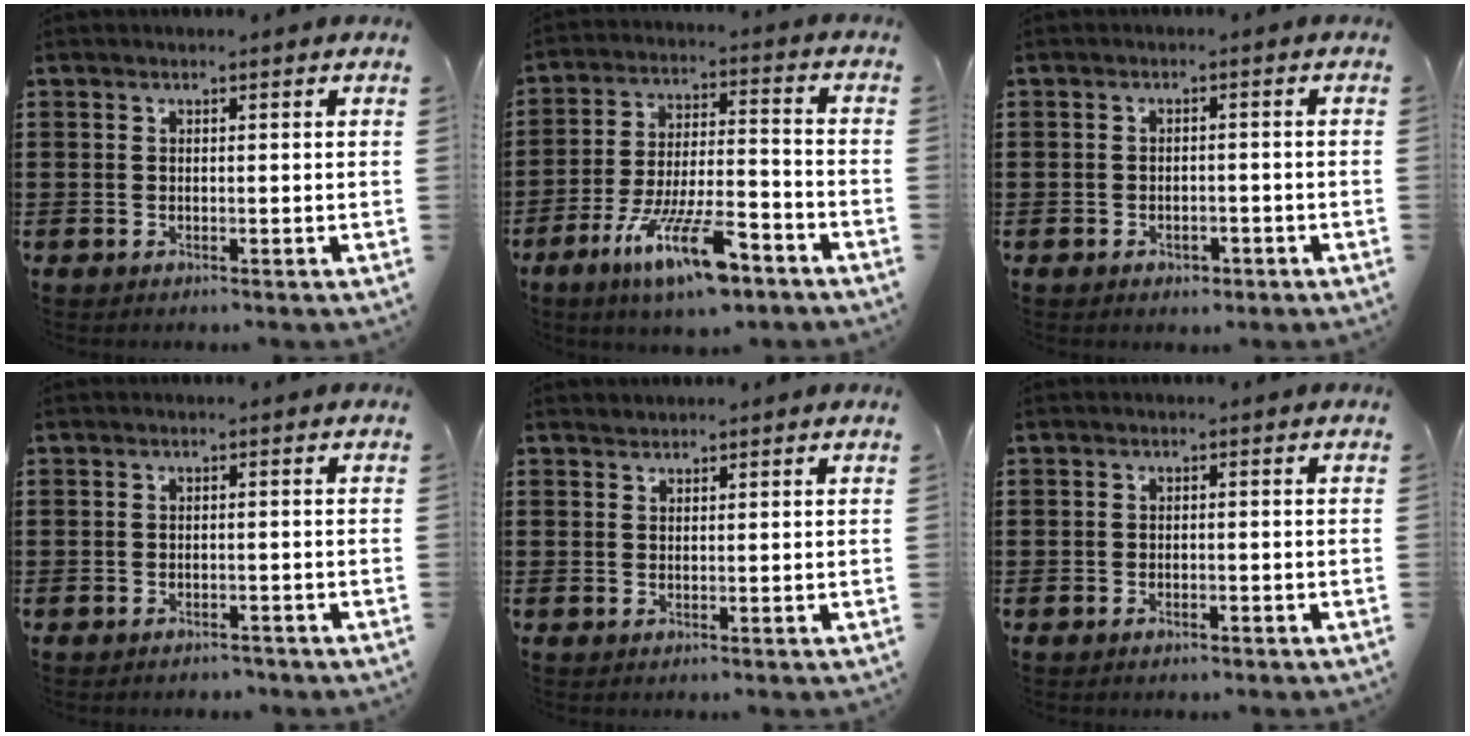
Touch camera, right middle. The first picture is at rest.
{"total": 13.1, "force": [-8.1, 3.2, 9.8], "torque": [-0.190, 0.014, -0.151]}
{"total": 1.5, "force": [-1.2, 0.8, 0.3], "torque": [-0.010, -0.002, -0.026]}
{"total": 0.9, "force": [-0.9, 0.2, 0.2], "torque": [-0.006, -0.001, -0.018]}
{"total": 0.8, "force": [0.8, 0.1, -0.3], "torque": [0.003, -0.001, 0.015]}
{"total": 0.9, "force": [-0.7, 0.4, 0.3], "torque": [-0.008, -0.001, -0.015]}